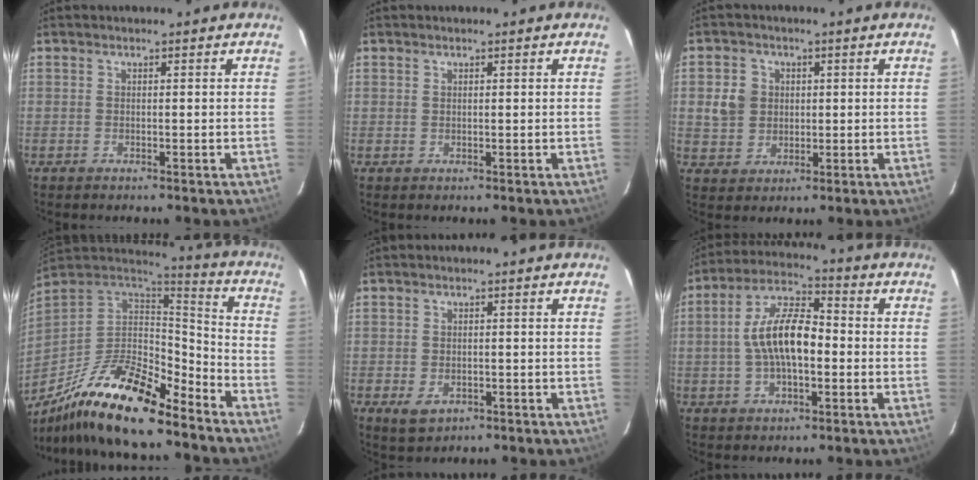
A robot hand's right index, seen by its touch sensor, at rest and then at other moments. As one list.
[{"total": 0.6, "force": [0.3, 0.6, 0.0], "torque": [0.002, 0.004, 0.005]}, {"total": 5.8, "force": [0.8, 5.3, 2.1], "torque": [-0.047, 0.016, 0.020]}, {"total": 21.9, "force": [-15.8, 6.0, 14.0], "torque": [-0.270, -0.027, -0.280]}, {"total": 3.9, "force": [-1.6, 2.8, 2.3], "torque": [-0.049, -0.007, -0.020]}, {"total": 11.6, "force": [-1.0, 5.1, 10.3], "torque": [-0.201, 0.018, -0.020]}]